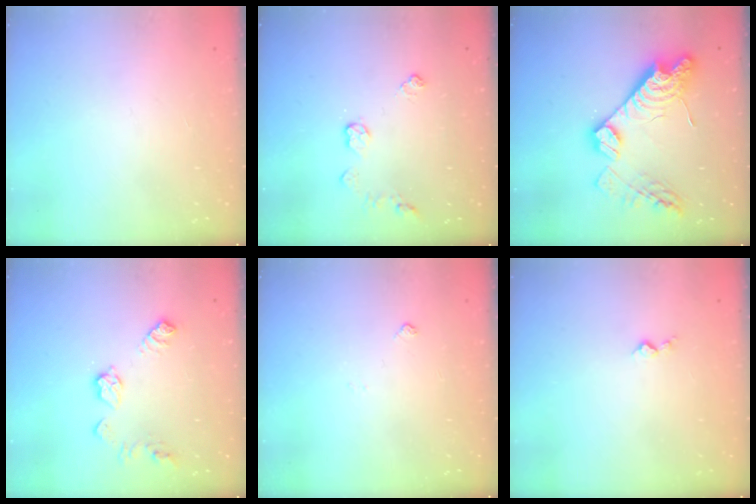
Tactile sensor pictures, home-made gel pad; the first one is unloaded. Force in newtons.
{"total": 5.4, "press": 5.4, "slide": 0.7}
{"total": 17.6, "press": 17.6, "slide": 1.3}
{"total": 9.7, "press": 9.7, "slide": 0.6}
{"total": 3.8, "press": 3.8, "slide": 0.7}
{"total": 4.3, "press": 4.2, "slide": 0.7}